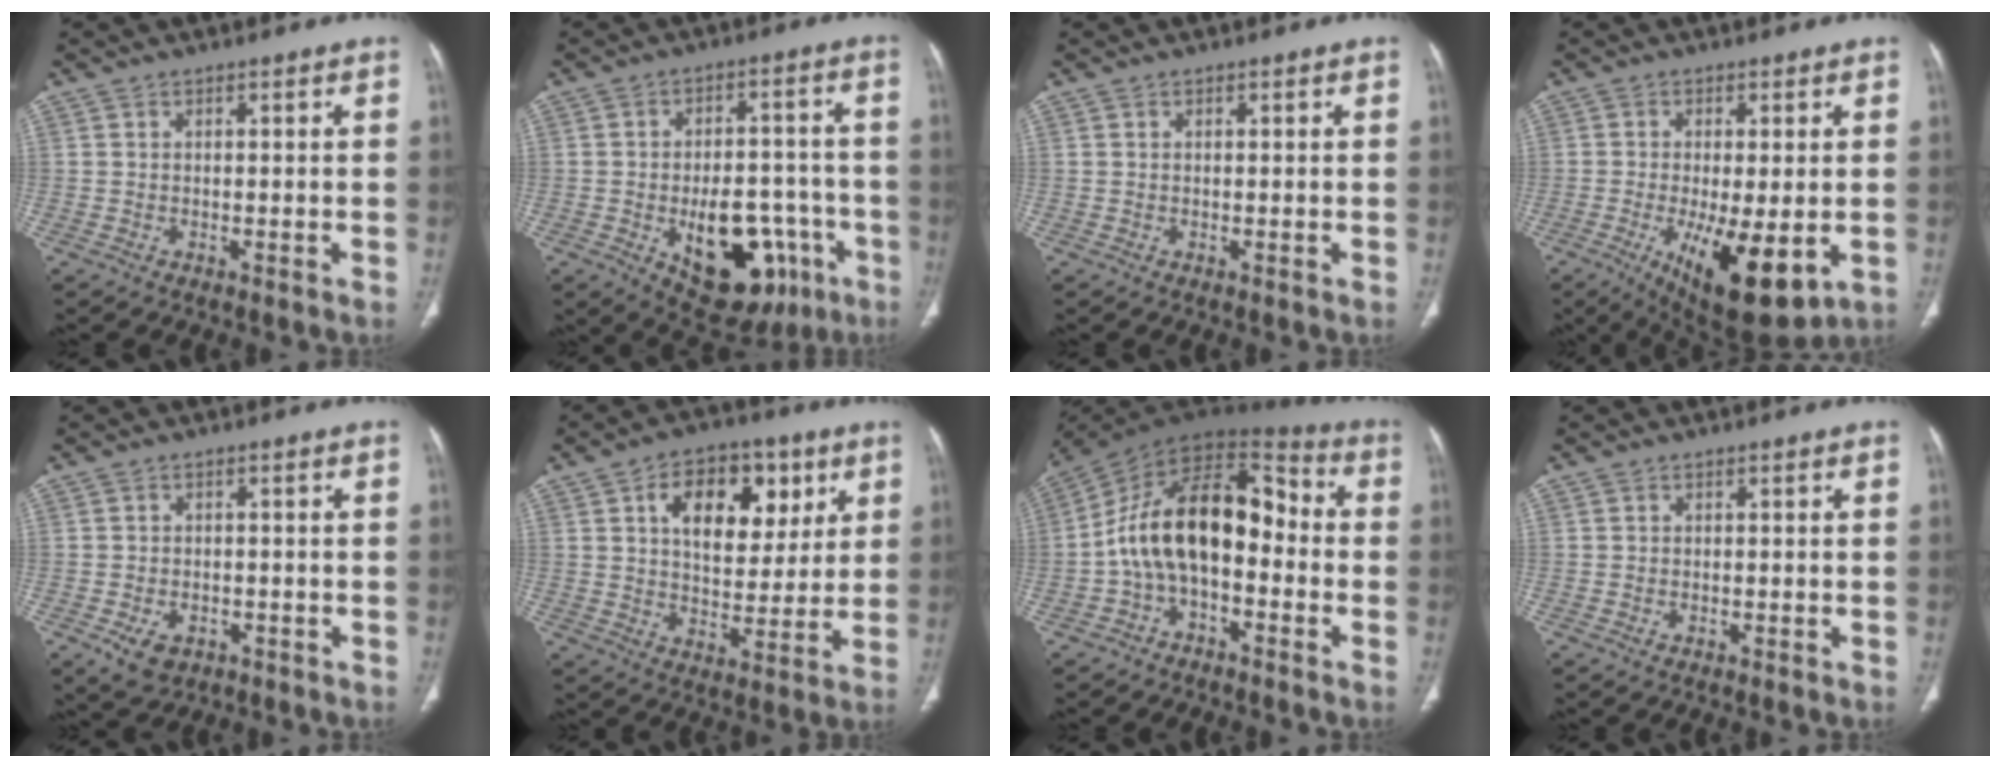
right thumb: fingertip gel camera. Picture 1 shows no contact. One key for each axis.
{"total": 18.5, "fx": -6.7, "fy": 10.6, "fz": 13.6, "tx": -0.156, "ty": 0.032, "tz": -0.074}
{"total": 0.0}
{"total": 14.8, "fx": -4.1, "fy": 5.4, "fz": 13.1, "tx": -0.201, "ty": -0.022, "tz": -0.046}
{"total": 5.4, "fx": -2.5, "fy": 3.7, "fz": 3.0, "tx": -0.050, "ty": 0.007, "tz": -0.030}
{"total": 15.7, "fx": 5.7, "fy": 9.7, "fz": 11.0, "tx": -0.122, "ty": -0.010, "tz": 0.094}
{"total": 17.5, "fx": -2.4, "fy": 10.1, "fz": 14.1, "tx": -0.219, "ty": 0.073, "tz": -0.053}
{"total": 0.6, "fx": -0.3, "fy": 0.4, "fz": 0.4, "tx": -0.012, "ty": 0.006, "tz": -0.001}